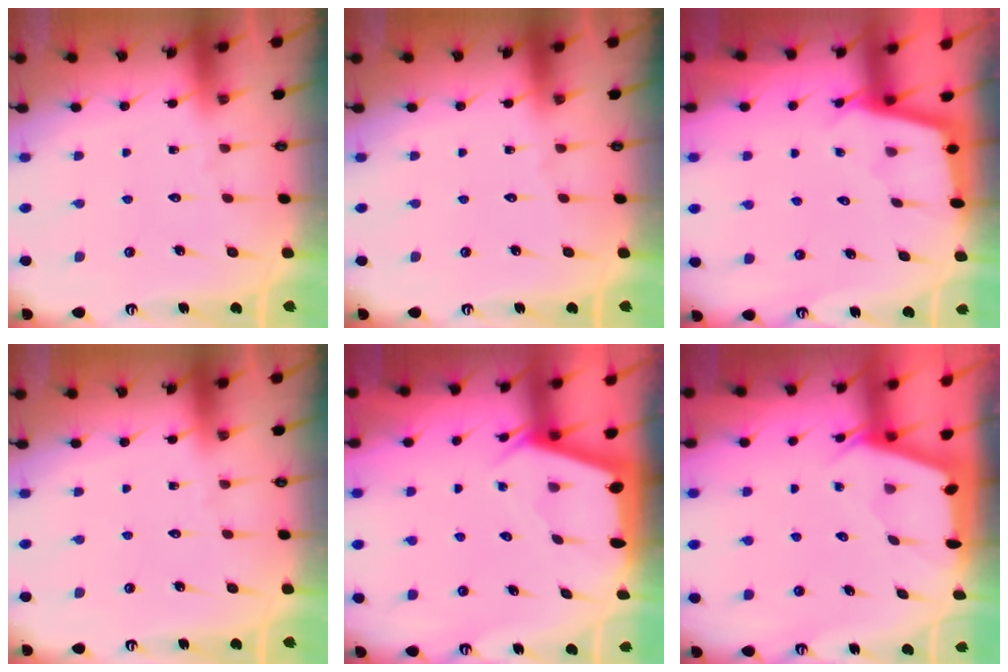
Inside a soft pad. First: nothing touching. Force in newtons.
{"total": 0.0}
{"total": 2.3, "press": 2.3, "slide": 0.2}
{"total": 0.0}
{"total": 2.4, "press": 2.4, "slide": 0.3}
{"total": 2.2, "press": 2.2, "slide": 0.4}